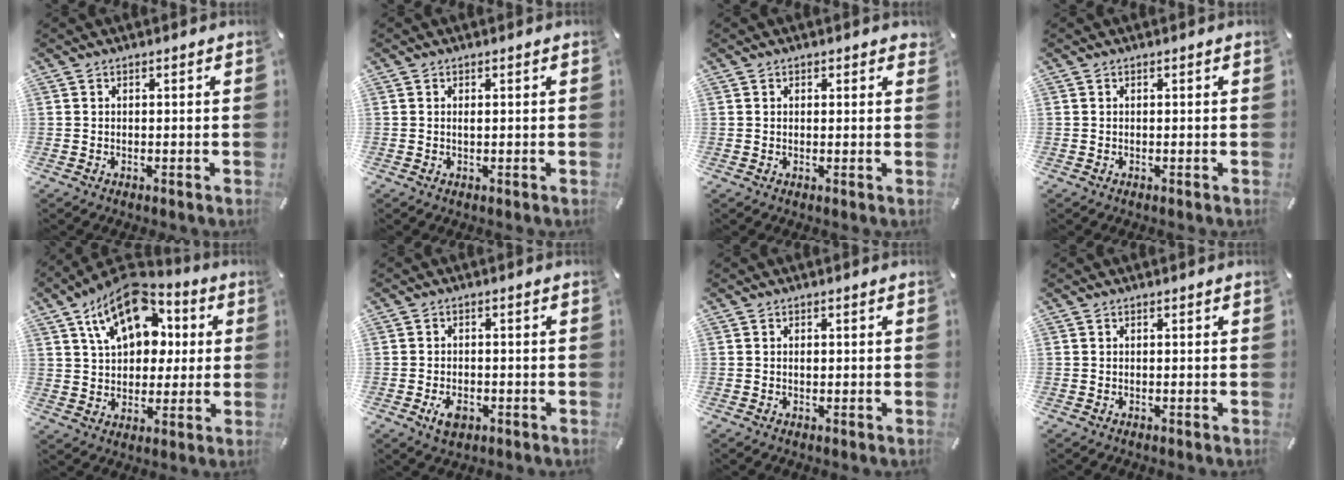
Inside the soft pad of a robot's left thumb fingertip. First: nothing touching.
{"total": 0.8, "force": [0.2, 0.2, 0.8], "torque": [-0.015, 0.000, 0.003]}
{"total": 0.9, "force": [0.5, 0.6, 0.4], "torque": [-0.001, 0.000, 0.007]}
{"total": 0.0}
{"total": 17.0, "force": [7.6, 11.4, 10.2], "torque": [-0.175, -0.027, 0.136]}
{"total": 4.0, "force": [-1.7, 2.5, 2.6], "torque": [-0.056, 0.006, -0.032]}
{"total": 0.6, "force": [0.1, 0.4, 0.5], "torque": [-0.011, 0.000, 0.000]}
{"total": 0.0}